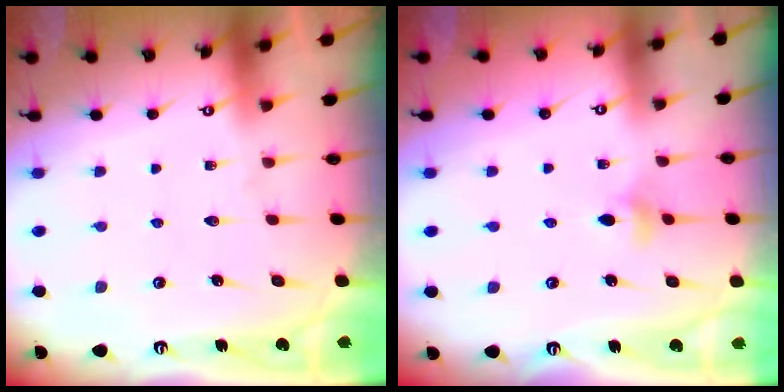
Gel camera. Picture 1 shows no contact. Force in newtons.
{"total": 4.2, "press": 4.1, "slide": 0.9}